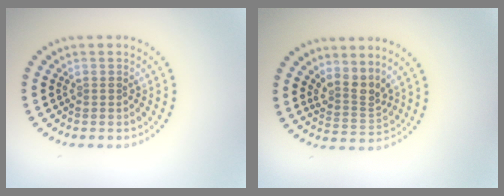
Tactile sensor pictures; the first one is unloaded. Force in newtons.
{"total": 2.7, "press": 1.9, "slide": 1.9}